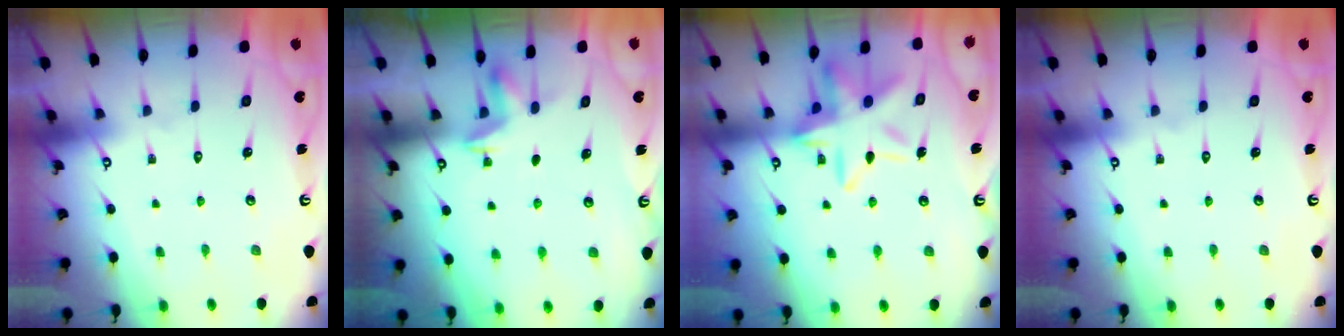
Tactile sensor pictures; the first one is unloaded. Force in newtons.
{"total": 3.2, "press": 3.1, "slide": 0.4}
{"total": 15.6, "press": 15.6, "slide": 1.3}
{"total": 0.0}